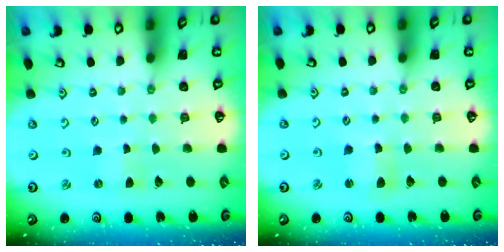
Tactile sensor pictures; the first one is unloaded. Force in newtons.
{"total": 3.6, "press": 3.6, "slide": 0.3}